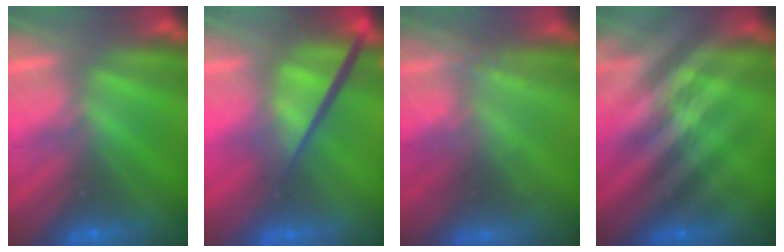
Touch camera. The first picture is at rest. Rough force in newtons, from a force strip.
{"total": 4.2}
{"total": 2.1}
{"total": 2.4}